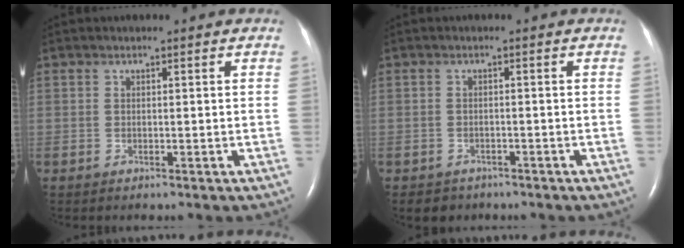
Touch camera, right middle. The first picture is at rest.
{"total": 3.0, "force": [-2.2, 2.0, -0.1], "torque": [-0.011, 0.006, -0.031]}